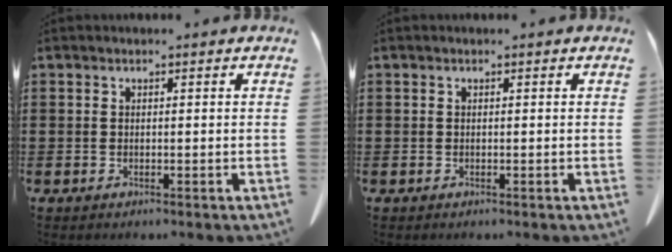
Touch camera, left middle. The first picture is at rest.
{"total": 0.0}